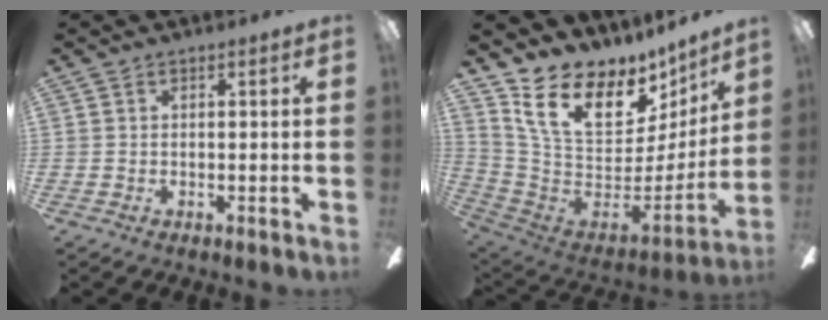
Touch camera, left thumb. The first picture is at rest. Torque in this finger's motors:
{"motor_torque": [0.40, 0.36, 1.11, -1.66, 0.37]}